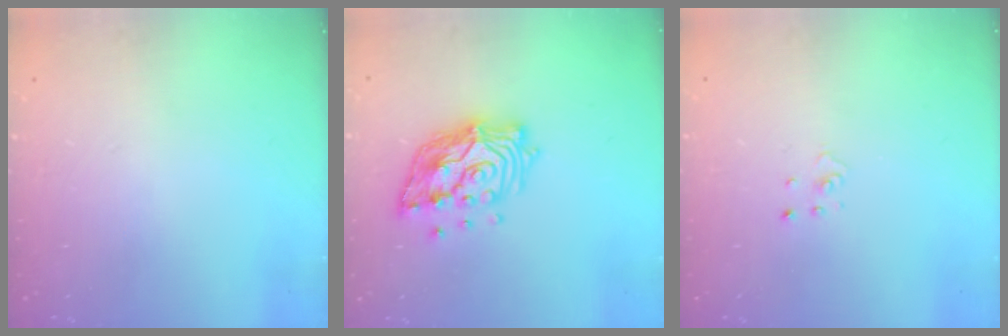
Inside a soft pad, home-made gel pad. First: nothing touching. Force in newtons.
{"total": 14.3, "press": 14.1, "slide": 2.0}
{"total": 1.1, "press": 1.1, "slide": 0.1}